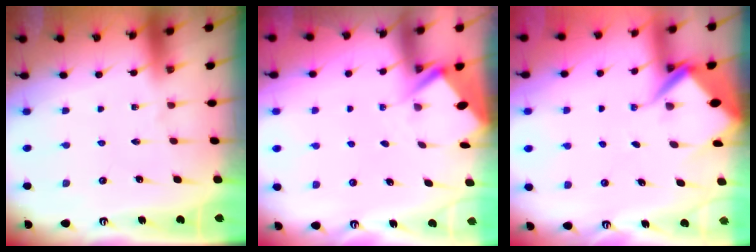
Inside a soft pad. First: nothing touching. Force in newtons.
{"total": 2.8, "press": 2.8, "slide": 0.4}
{"total": 5.2, "press": 5.2, "slide": 0.4}